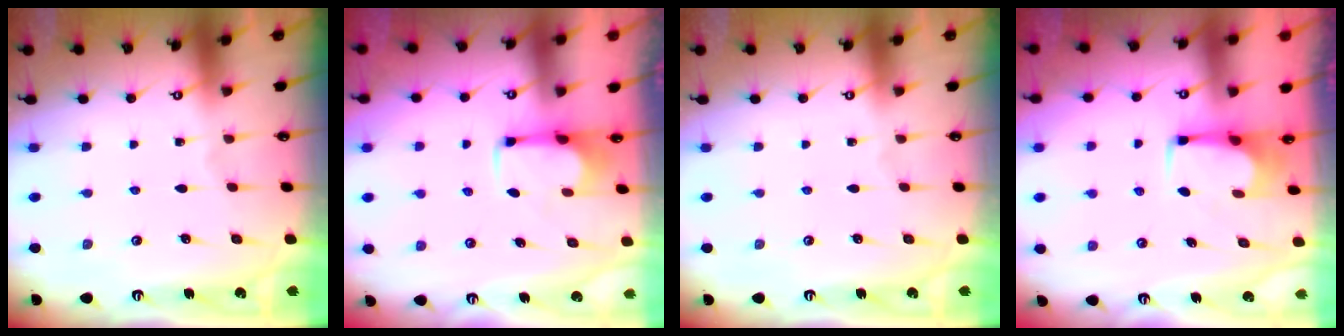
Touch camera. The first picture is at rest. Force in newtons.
{"total": 2.4, "press": 2.2, "slide": 0.8}
{"total": 0.0}
{"total": 2.5, "press": 2.5, "slide": 0.4}